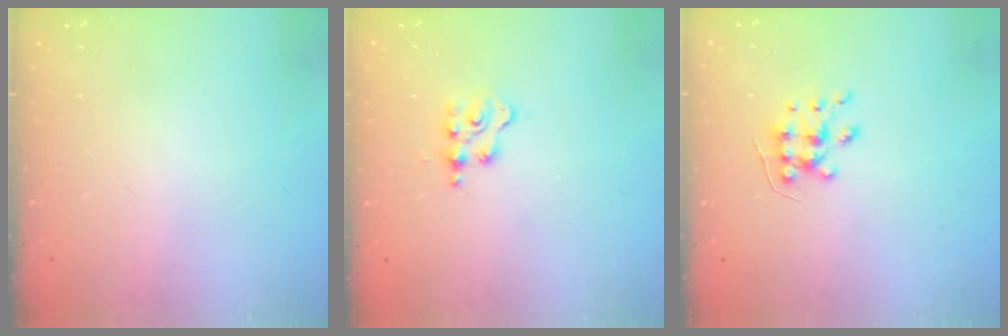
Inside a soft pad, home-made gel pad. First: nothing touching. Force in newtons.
{"total": 2.3, "press": 2.3, "slide": 0.3}
{"total": 6.4, "press": 6.4, "slide": 0.6}